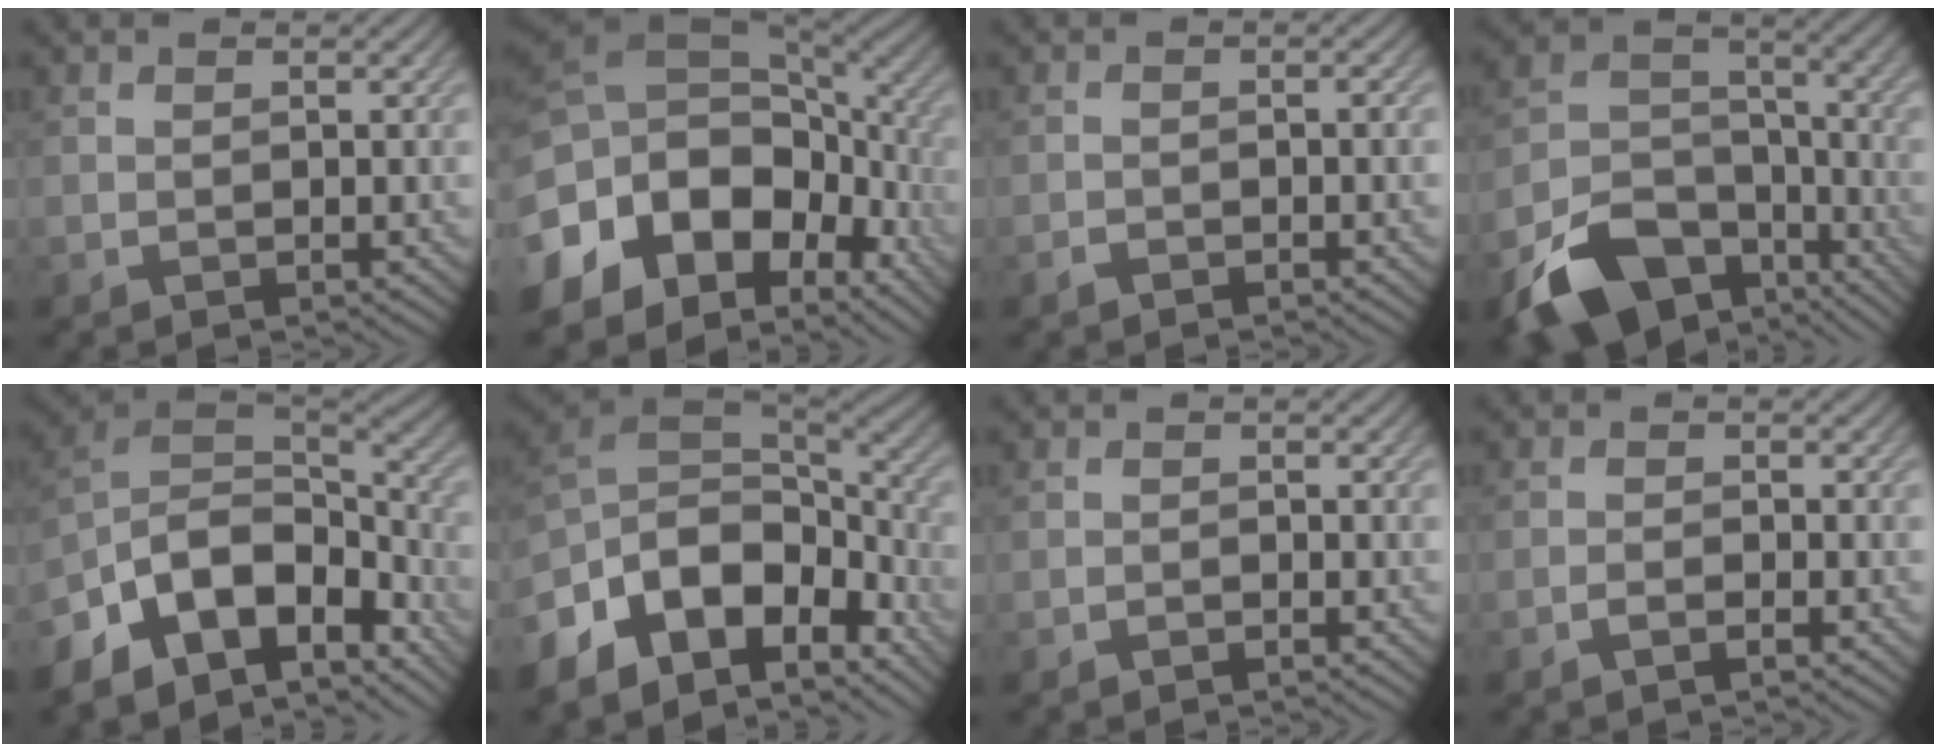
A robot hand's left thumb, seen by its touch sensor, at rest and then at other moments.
{"total": 17.5, "force": [-5.9, 11.1, 12.3], "torque": [-0.264, -0.010, -0.100]}
{"total": 1.4, "force": [-1.0, 0.4, 0.8], "torque": [-0.015, 0.003, -0.021]}
{"total": 14.9, "force": [-9.2, 8.5, 8.0], "torque": [-0.186, -0.038, -0.164]}
{"total": 14.6, "force": [-8.6, 7.8, 8.9], "torque": [-0.233, -0.024, -0.135]}
{"total": 14.0, "force": [-5.5, 8.2, 9.9], "torque": [-0.255, -0.015, -0.089]}
{"total": 0.6, "force": [-0.6, 0.2, 0.0], "torque": [0.001, 0.000, -0.011]}
{"total": 1.2, "force": [-0.9, 0.2, 0.8], "torque": [-0.015, 0.003, -0.020]}